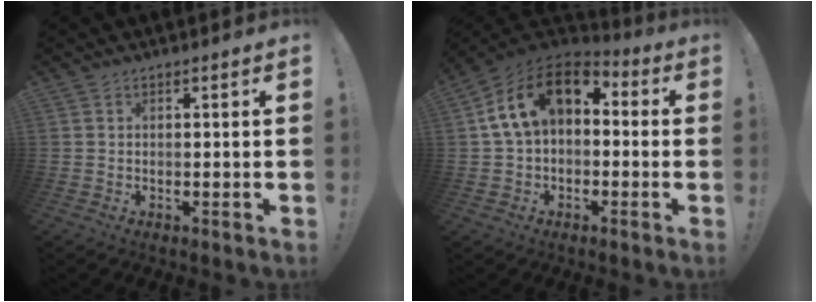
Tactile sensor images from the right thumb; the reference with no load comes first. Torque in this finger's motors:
{"motor_torque": [1.98, 2.90, 1.72, -0.39, 0.13]}